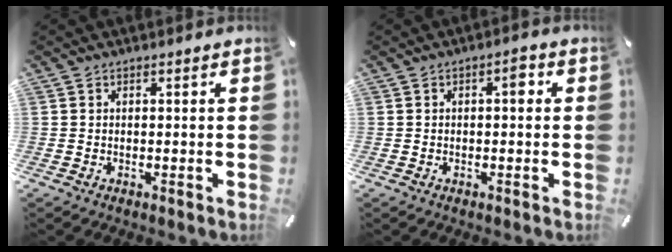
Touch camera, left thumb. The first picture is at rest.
{"total": 2.8, "force": [0.2, 1.2, 2.5], "torque": [-0.035, 0.008, -0.003]}